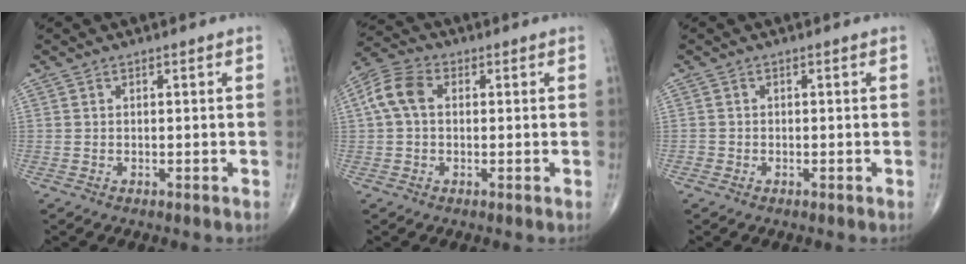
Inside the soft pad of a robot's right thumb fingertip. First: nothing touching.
{"total": 6.8, "force": [0.9, 4.6, 4.9], "torque": [-0.106, 0.023, 0.010]}
{"total": 0.6, "force": [-0.2, 0.5, 0.0], "torque": [0.002, 0.003, -0.006]}